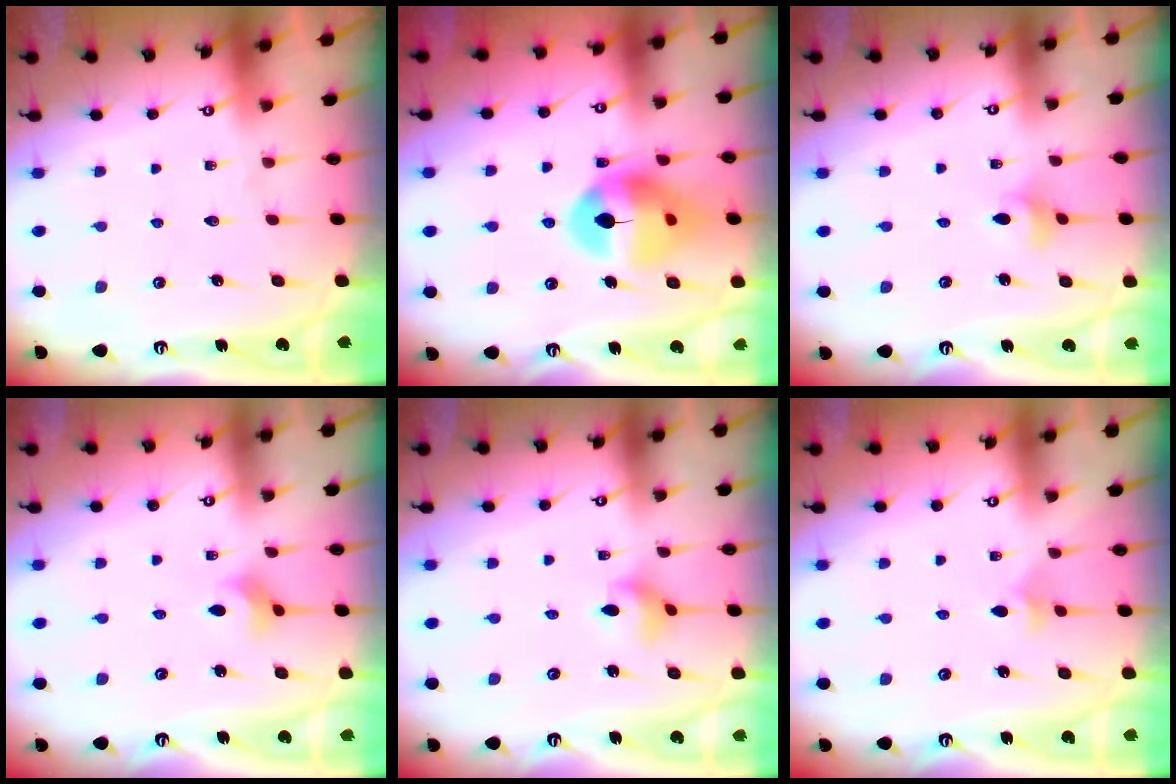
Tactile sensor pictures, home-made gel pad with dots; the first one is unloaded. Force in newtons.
{"total": 14.5, "press": 14.4, "slide": 1.6}
{"total": 2.4, "press": 2.4, "slide": 0.4}
{"total": 2.5, "press": 2.4, "slide": 0.5}
{"total": 3.3, "press": 3.3, "slide": 0.5}
{"total": 2.7, "press": 2.6, "slide": 0.6}